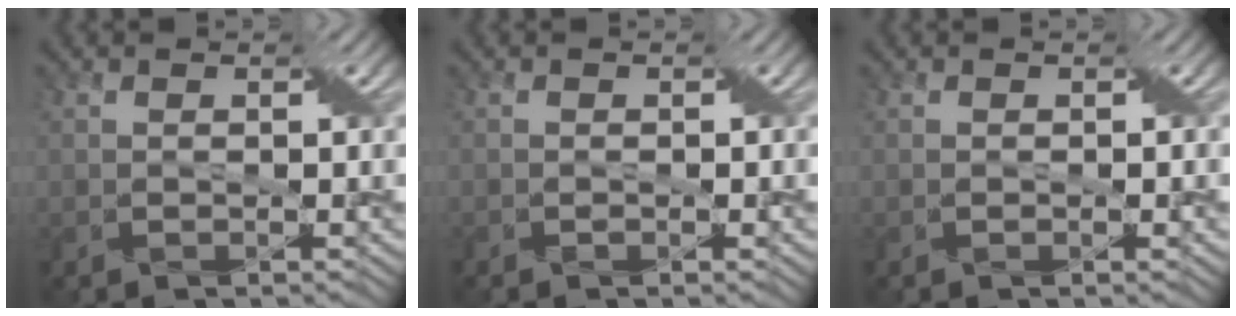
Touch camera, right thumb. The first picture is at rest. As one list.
[{"total": 1.1, "force": [-0.6, 0.6, 0.8], "torque": [-0.013, -0.001, -0.010]}, {"total": 0.9, "force": [-0.2, 0.3, 0.8], "torque": [-0.011, 0.001, -0.005]}]